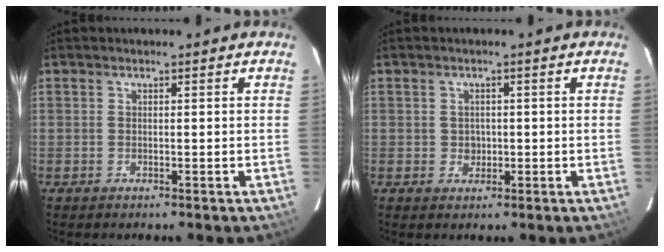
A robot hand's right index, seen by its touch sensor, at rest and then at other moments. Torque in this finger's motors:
{"motor_torque": [0.07, 0.10, 0.06, 0.00]}